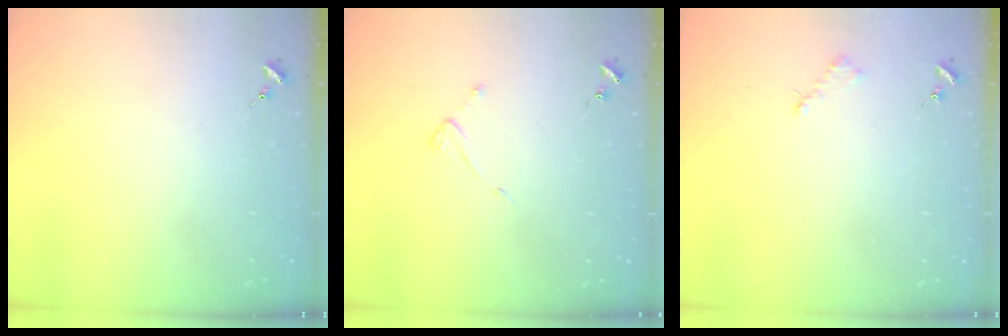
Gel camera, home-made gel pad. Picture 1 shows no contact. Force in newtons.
{"total": 3.6, "press": 3.6, "slide": 0.2}
{"total": 2.6, "press": 2.5, "slide": 0.3}